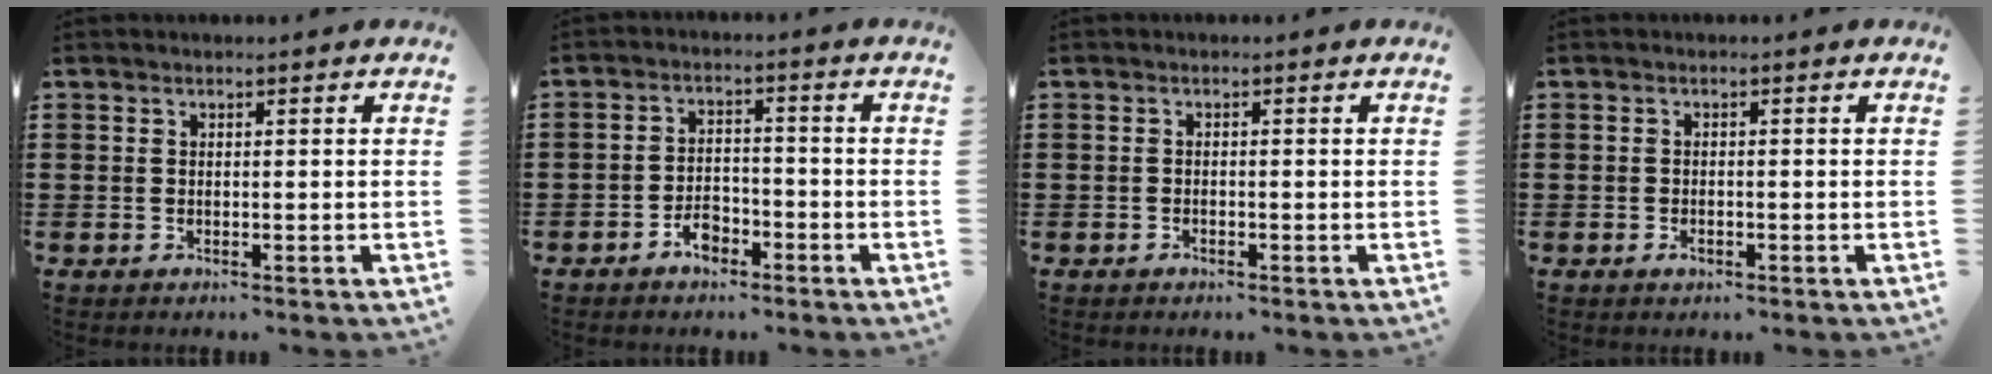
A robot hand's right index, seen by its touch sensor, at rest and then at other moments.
{"total": 3.8, "force": [-2.7, 1.9, 1.8], "torque": [-0.039, 0.005, -0.054]}
{"total": 0.5, "force": [-0.4, 0.2, 0.2], "torque": [-0.006, -0.001, -0.008]}
{"total": 0.9, "force": [-0.5, 0.6, 0.6], "torque": [-0.012, -0.002, -0.008]}